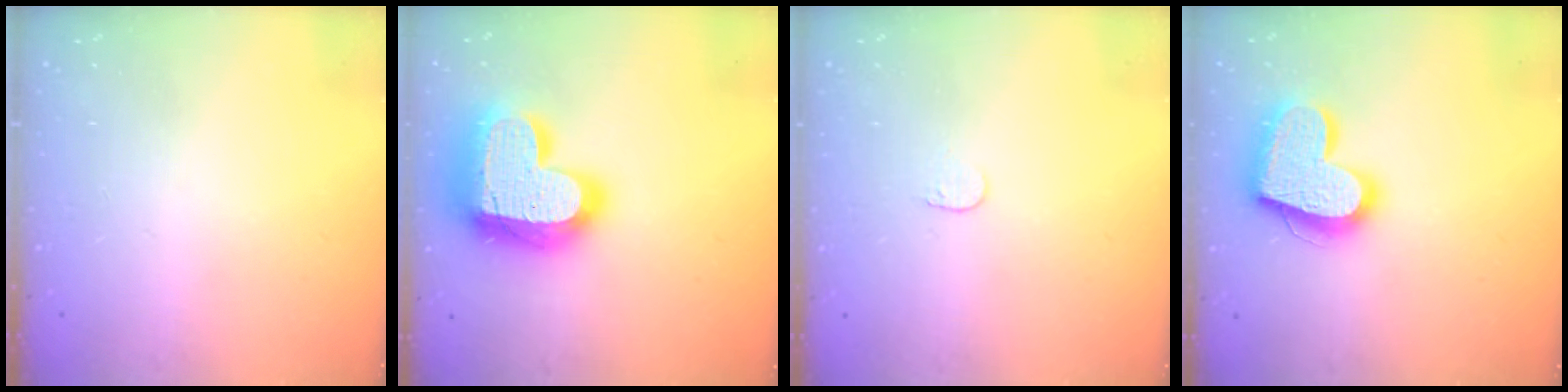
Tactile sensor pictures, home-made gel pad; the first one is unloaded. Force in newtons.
{"total": 26.7, "press": 26.6, "slide": 1.8}
{"total": 3.6, "press": 3.6, "slide": 0.3}
{"total": 19.5, "press": 19.4, "slide": 1.6}